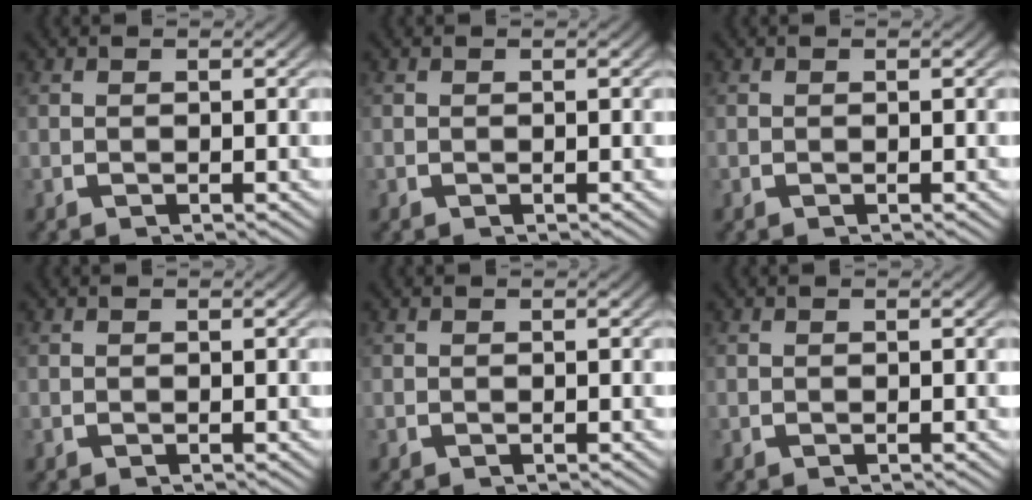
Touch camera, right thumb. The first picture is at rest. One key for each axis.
{"total": 0.0}
{"total": 0.0}
{"total": 0.0}
{"total": 0.0}
{"total": 0.0}